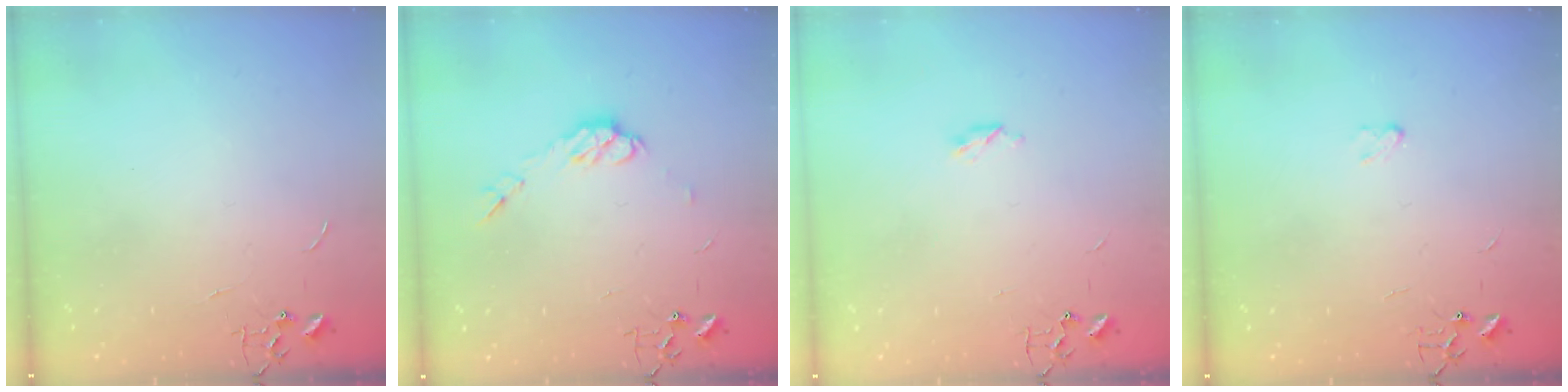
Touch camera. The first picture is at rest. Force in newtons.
{"total": 7.3, "press": 7.2, "slide": 0.4}
{"total": 3.3, "press": 3.2, "slide": 0.5}
{"total": 3.2, "press": 3.1, "slide": 0.4}